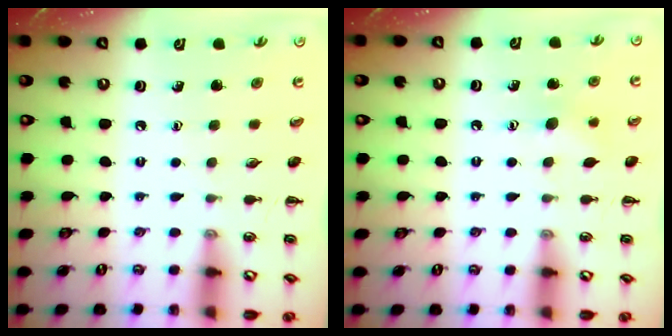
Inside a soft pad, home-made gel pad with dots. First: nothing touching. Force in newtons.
{"total": 6.5, "press": 6.4, "slide": 1.2}